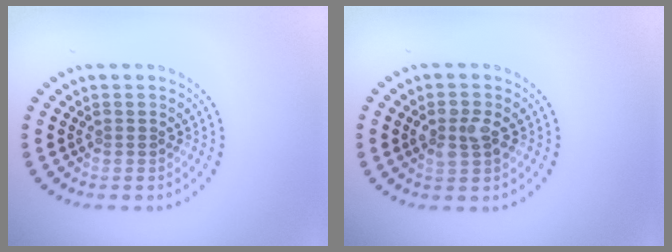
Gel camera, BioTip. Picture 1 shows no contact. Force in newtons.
{"total": 2.3, "press": 2.3, "slide": 0.2}